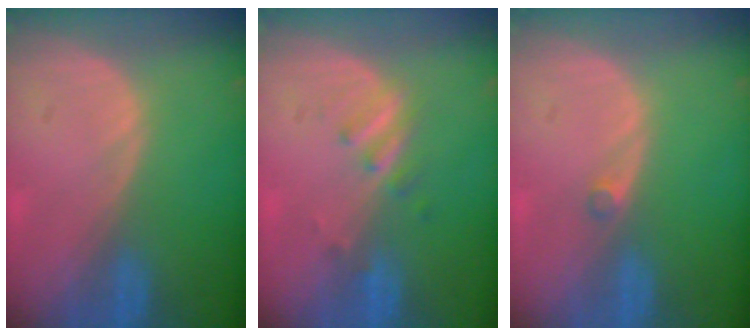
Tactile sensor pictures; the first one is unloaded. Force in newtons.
{"total": 2.8, "press": 2.6, "slide": 1.2}
{"total": 1.0, "press": 0.9, "slide": 0.5}